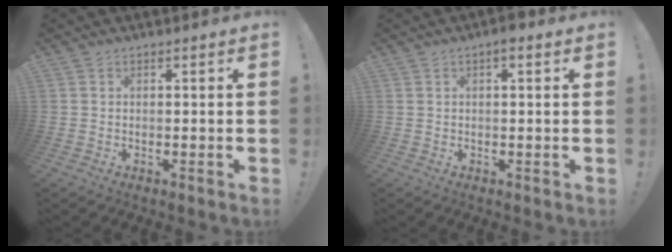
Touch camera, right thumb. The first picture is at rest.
{"total": 2.5, "force": [0.9, 0.7, 2.2], "torque": [-0.019, -0.004, 0.010]}